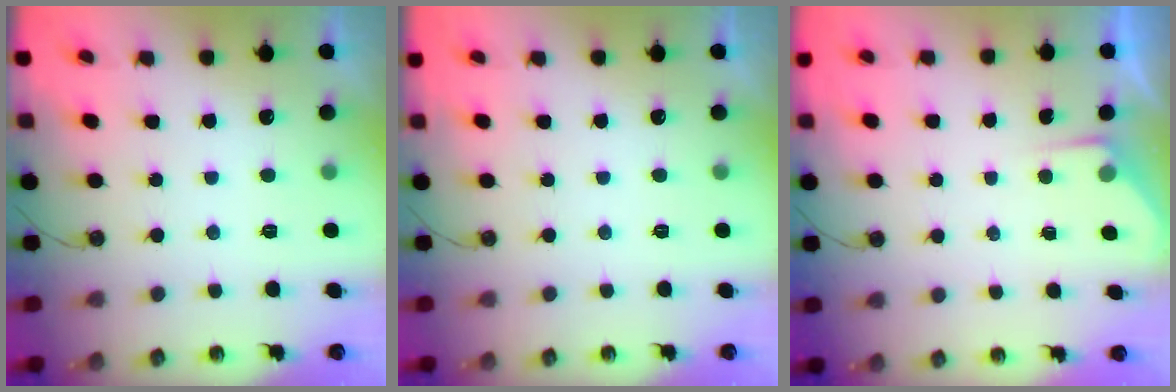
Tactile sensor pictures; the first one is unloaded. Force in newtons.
{"total": 0.0}
{"total": 3.5, "press": 3.4, "slide": 0.5}